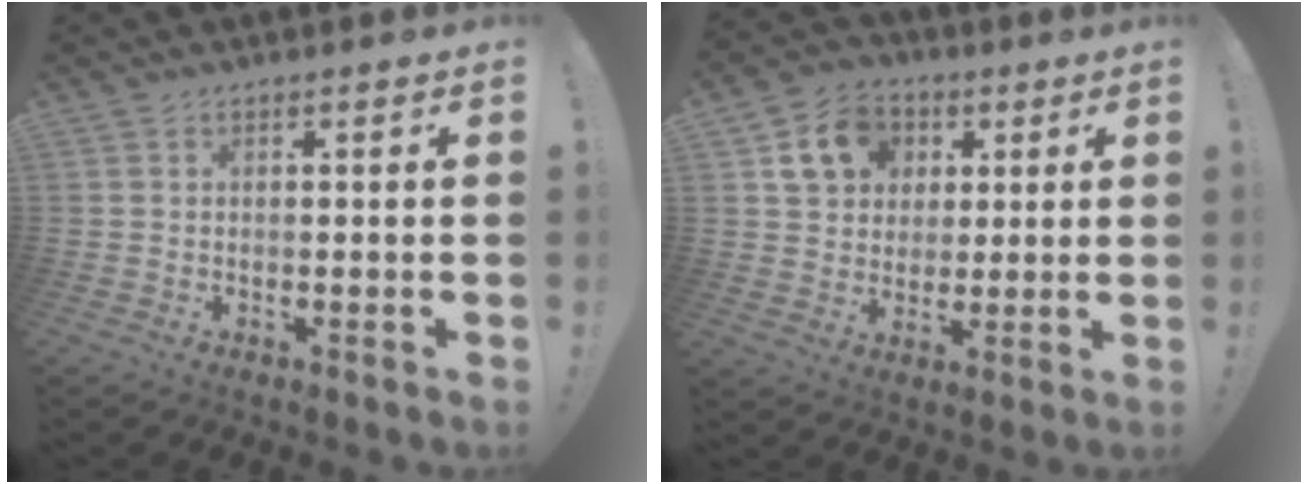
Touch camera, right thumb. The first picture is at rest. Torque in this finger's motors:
{"motor_torque": [0.11, 0.11, 0.39, 0.38, 0.06]}